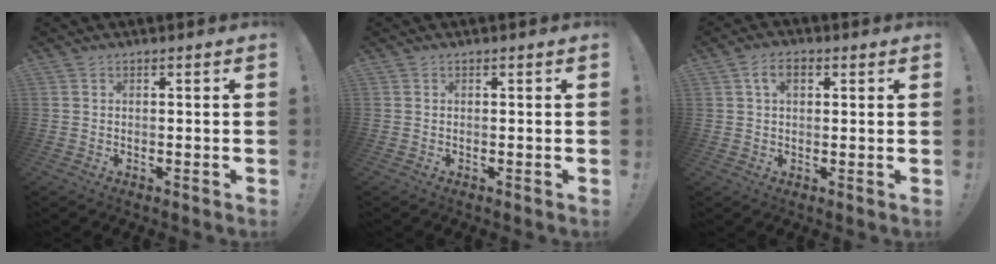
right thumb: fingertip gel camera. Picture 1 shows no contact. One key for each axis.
{"total": 0.0}
{"total": 5.4, "fx": 2.0, "fy": 3.4, "fz": 3.7, "tx": -0.067, "ty": 0.009, "tz": 0.038}